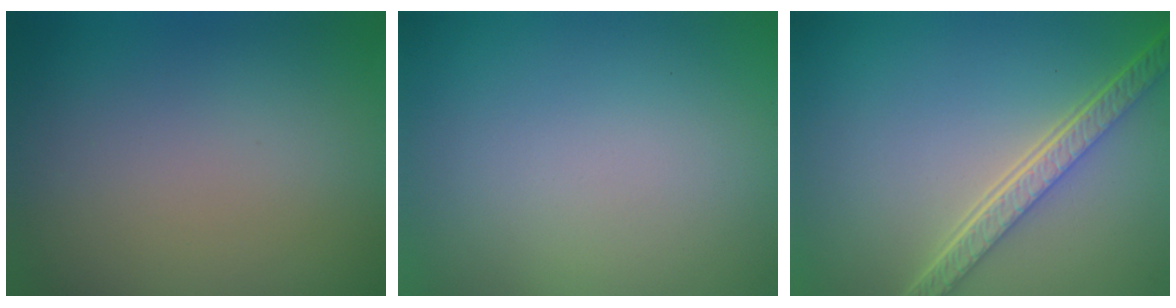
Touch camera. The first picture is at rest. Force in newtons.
{"total": 0.0}
{"total": 5.3, "press": 3.9, "slide": 3.5}